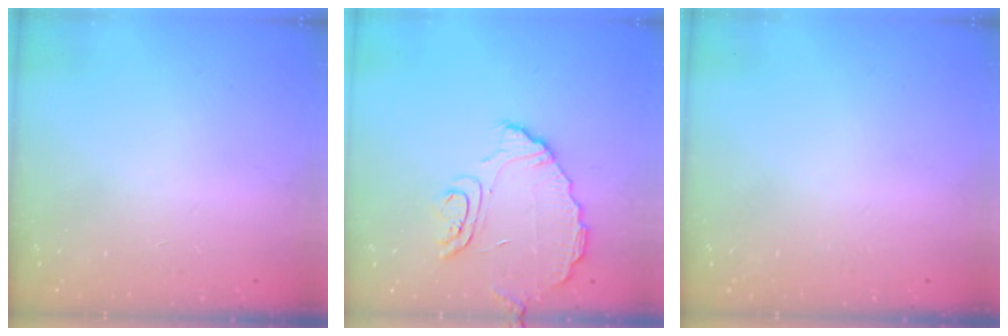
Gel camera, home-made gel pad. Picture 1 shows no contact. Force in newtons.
{"total": 10.3, "press": 10.3, "slide": 0.2}
{"total": 0.0}